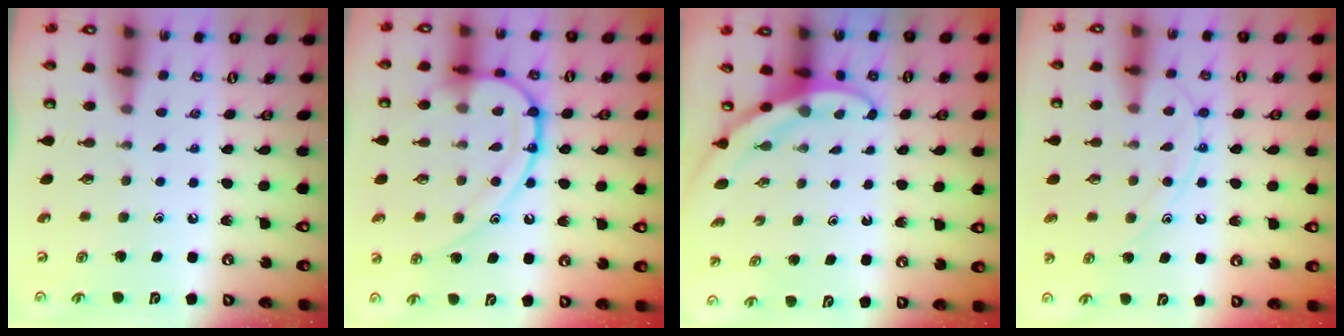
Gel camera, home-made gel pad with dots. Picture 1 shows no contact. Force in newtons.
{"total": 15.2, "press": 15.1, "slide": 1.5}
{"total": 3.1, "press": 3.1, "slide": 0.1}
{"total": 10.9, "press": 10.8, "slide": 1.0}